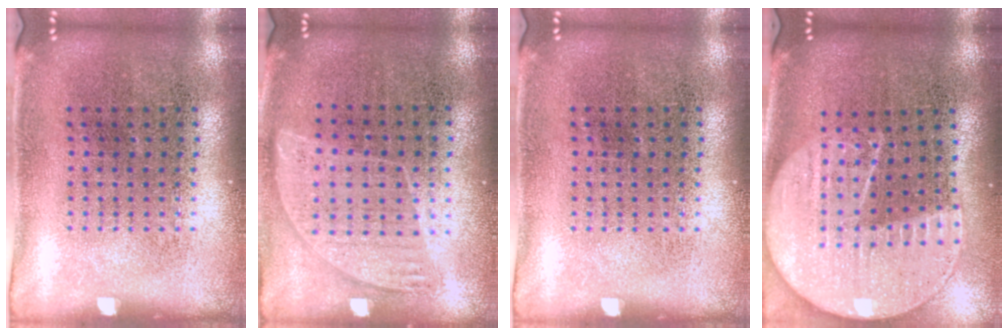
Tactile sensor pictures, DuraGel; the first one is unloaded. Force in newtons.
{"total": 0.9, "press": 0.8, "slide": 0.4}
{"total": 0.0}
{"total": 2.2, "press": 1.9, "slide": 1.1}